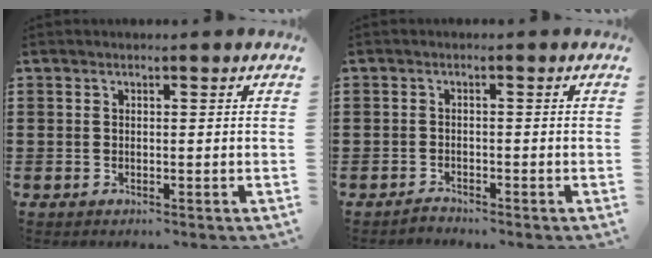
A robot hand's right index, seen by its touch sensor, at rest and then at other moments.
{"total": 1.3, "force": [-1.2, 0.3, -0.1], "torque": [-0.003, 0.006, -0.028]}